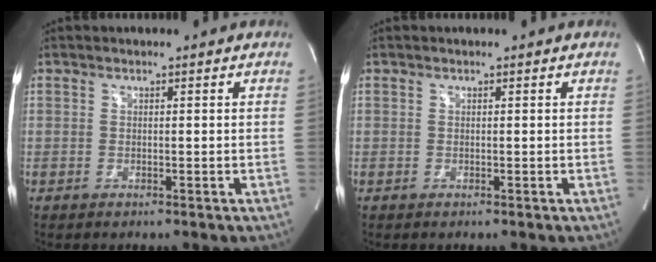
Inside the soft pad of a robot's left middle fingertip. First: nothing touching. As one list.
[{"total": 0.0}]